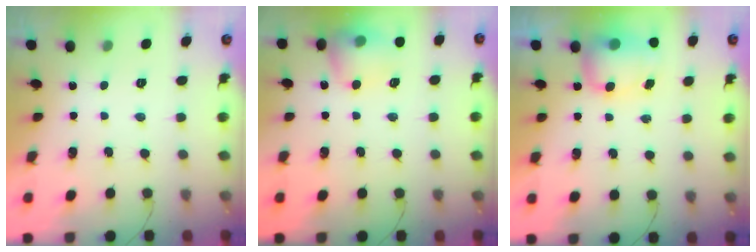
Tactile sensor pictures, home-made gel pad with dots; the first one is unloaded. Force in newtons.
{"total": 12.8, "press": 12.7, "slide": 1.5}
{"total": 7.0, "press": 6.8, "slide": 1.3}